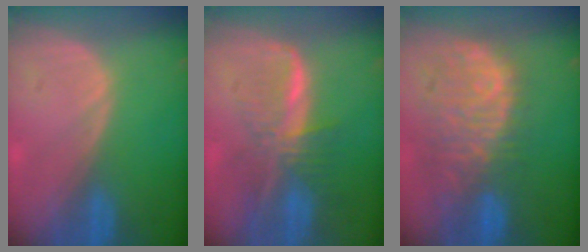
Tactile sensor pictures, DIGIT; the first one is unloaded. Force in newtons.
{"total": 8.2, "press": 6.9, "slide": 4.4}
{"total": 11.5, "press": 9.8, "slide": 5.9}